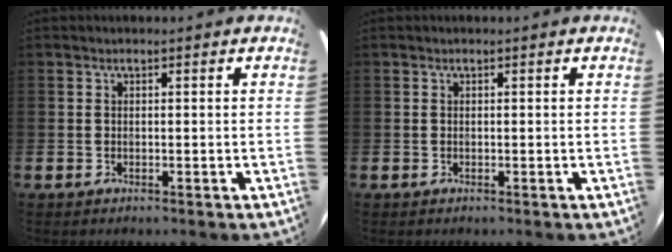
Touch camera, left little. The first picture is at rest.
{"total": 0.0}